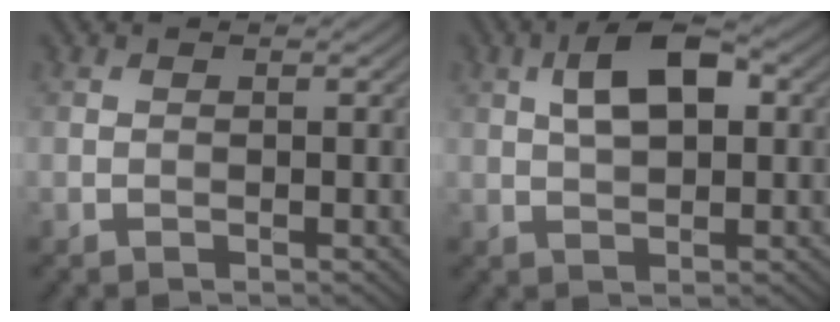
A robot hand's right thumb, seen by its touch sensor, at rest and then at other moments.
{"total": 6.5, "force": [1.8, 3.2, 5.4], "torque": [-0.103, 0.010, 0.027]}